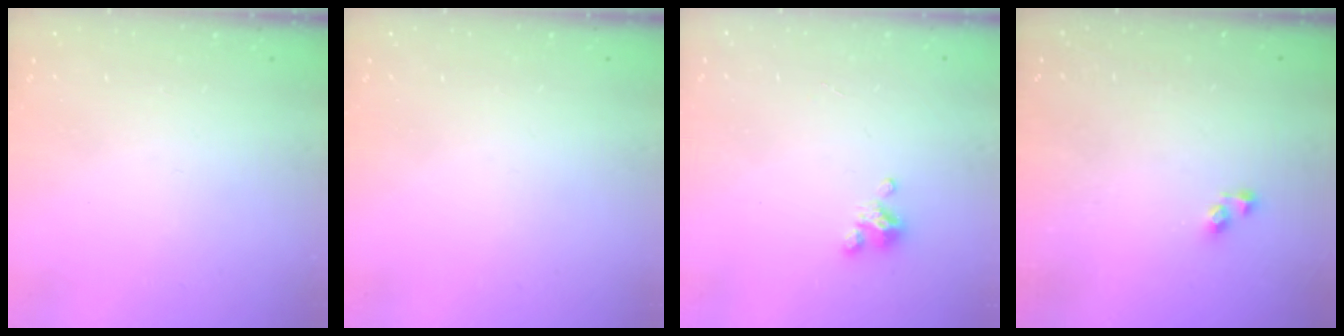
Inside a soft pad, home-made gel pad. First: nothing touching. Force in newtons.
{"total": 0.0}
{"total": 3.4, "press": 3.4, "slide": 0.2}
{"total": 3.7, "press": 3.7, "slide": 0.2}